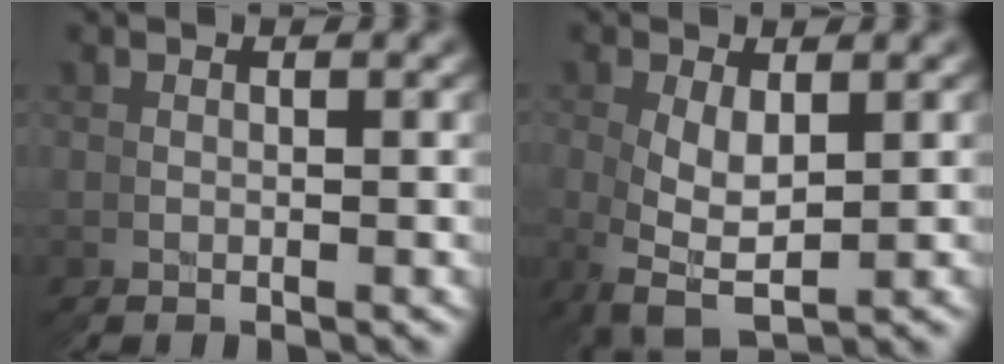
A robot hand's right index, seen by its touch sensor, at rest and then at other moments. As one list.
[{"total": 5.2, "force": [-1.0, 3.6, 3.5], "torque": [-0.082, -0.024, -0.007]}]